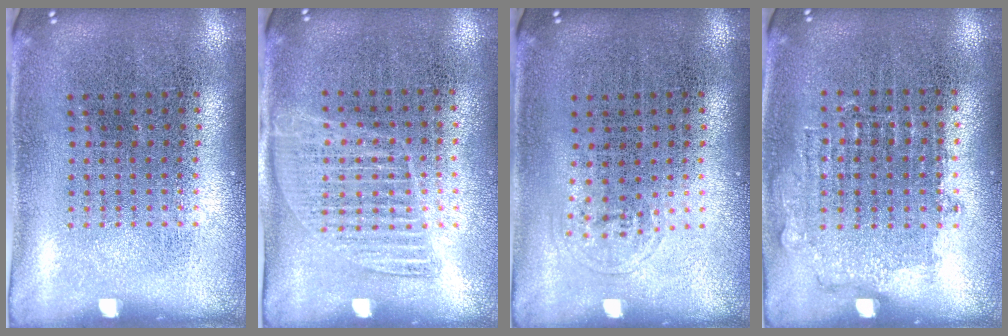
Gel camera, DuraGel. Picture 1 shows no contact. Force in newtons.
{"total": 1.0, "press": 0.9, "slide": 0.5}
{"total": 0.5, "press": 0.5, "slide": 0.2}
{"total": 0.8, "press": 0.8, "slide": 0.3}